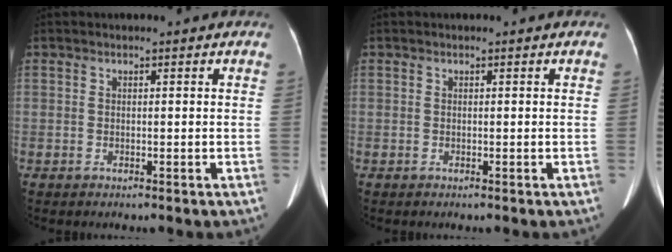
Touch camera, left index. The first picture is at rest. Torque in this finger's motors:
{"motor_torque": [0.02, 0.05, 0.00, 0.00]}